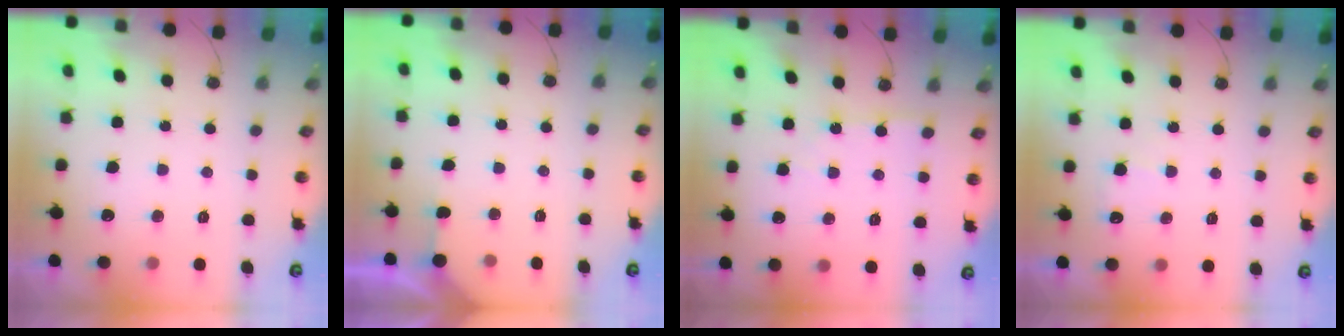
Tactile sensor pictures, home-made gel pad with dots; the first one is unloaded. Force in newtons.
{"total": 2.4, "press": 2.4, "slide": 0.4}
{"total": 2.7, "press": 2.7, "slide": 0.4}
{"total": 4.5, "press": 4.4, "slide": 0.6}